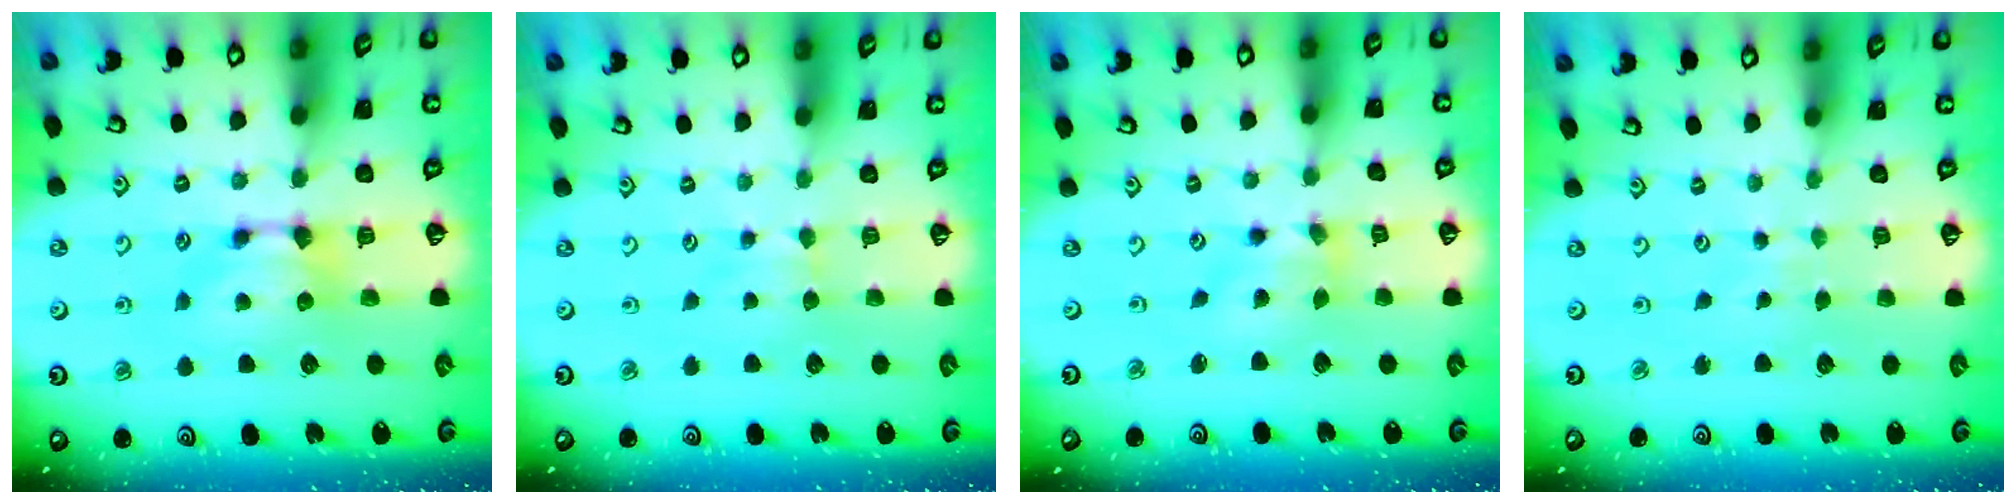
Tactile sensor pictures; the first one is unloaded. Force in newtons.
{"total": 2.5, "press": 2.4, "slide": 0.4}
{"total": 1.6, "press": 1.0, "slide": 1.3}
{"total": 4.9, "press": 4.9, "slide": 0.3}